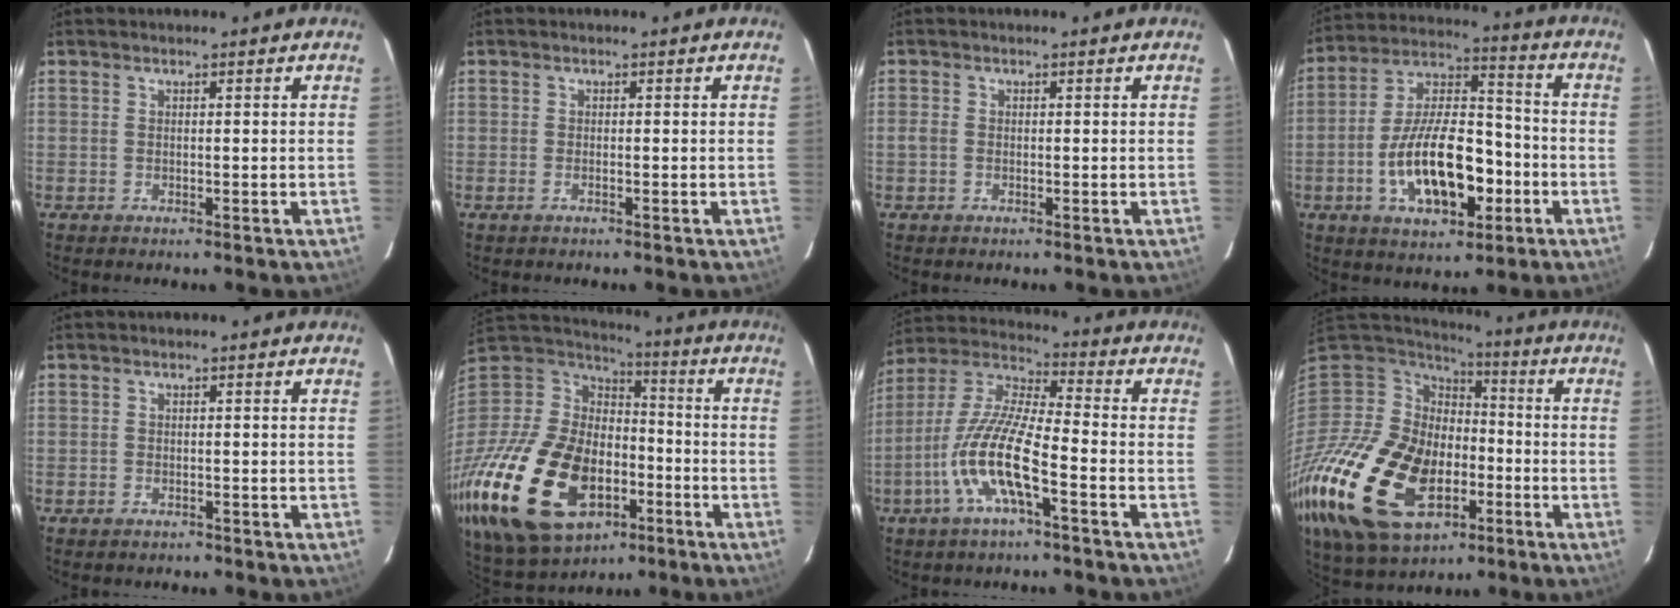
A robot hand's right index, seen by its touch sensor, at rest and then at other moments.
{"total": 0.8, "force": [-0.5, 0.3, 0.5], "torque": [-0.011, -0.003, -0.010]}
{"total": 1.3, "force": [-0.5, 1.0, 0.6], "torque": [-0.014, -0.002, -0.011]}
{"total": 17.7, "force": [-5.7, 8.4, 14.6], "torque": [-0.276, 0.010, -0.088]}
{"total": 1.1, "force": [-0.9, 0.7, 0.0], "torque": [0.001, -0.001, -0.012]}
{"total": 33.1, "force": [-13.2, 21.2, 21.6], "torque": [-0.484, -0.031, -0.200]}
{"total": 13.4, "force": [-5.6, 2.3, 12.0], "torque": [-0.247, -0.004, -0.115]}
{"total": 31.6, "force": [-12.0, 20.2, 21.1], "torque": [-0.485, -0.043, -0.198]}